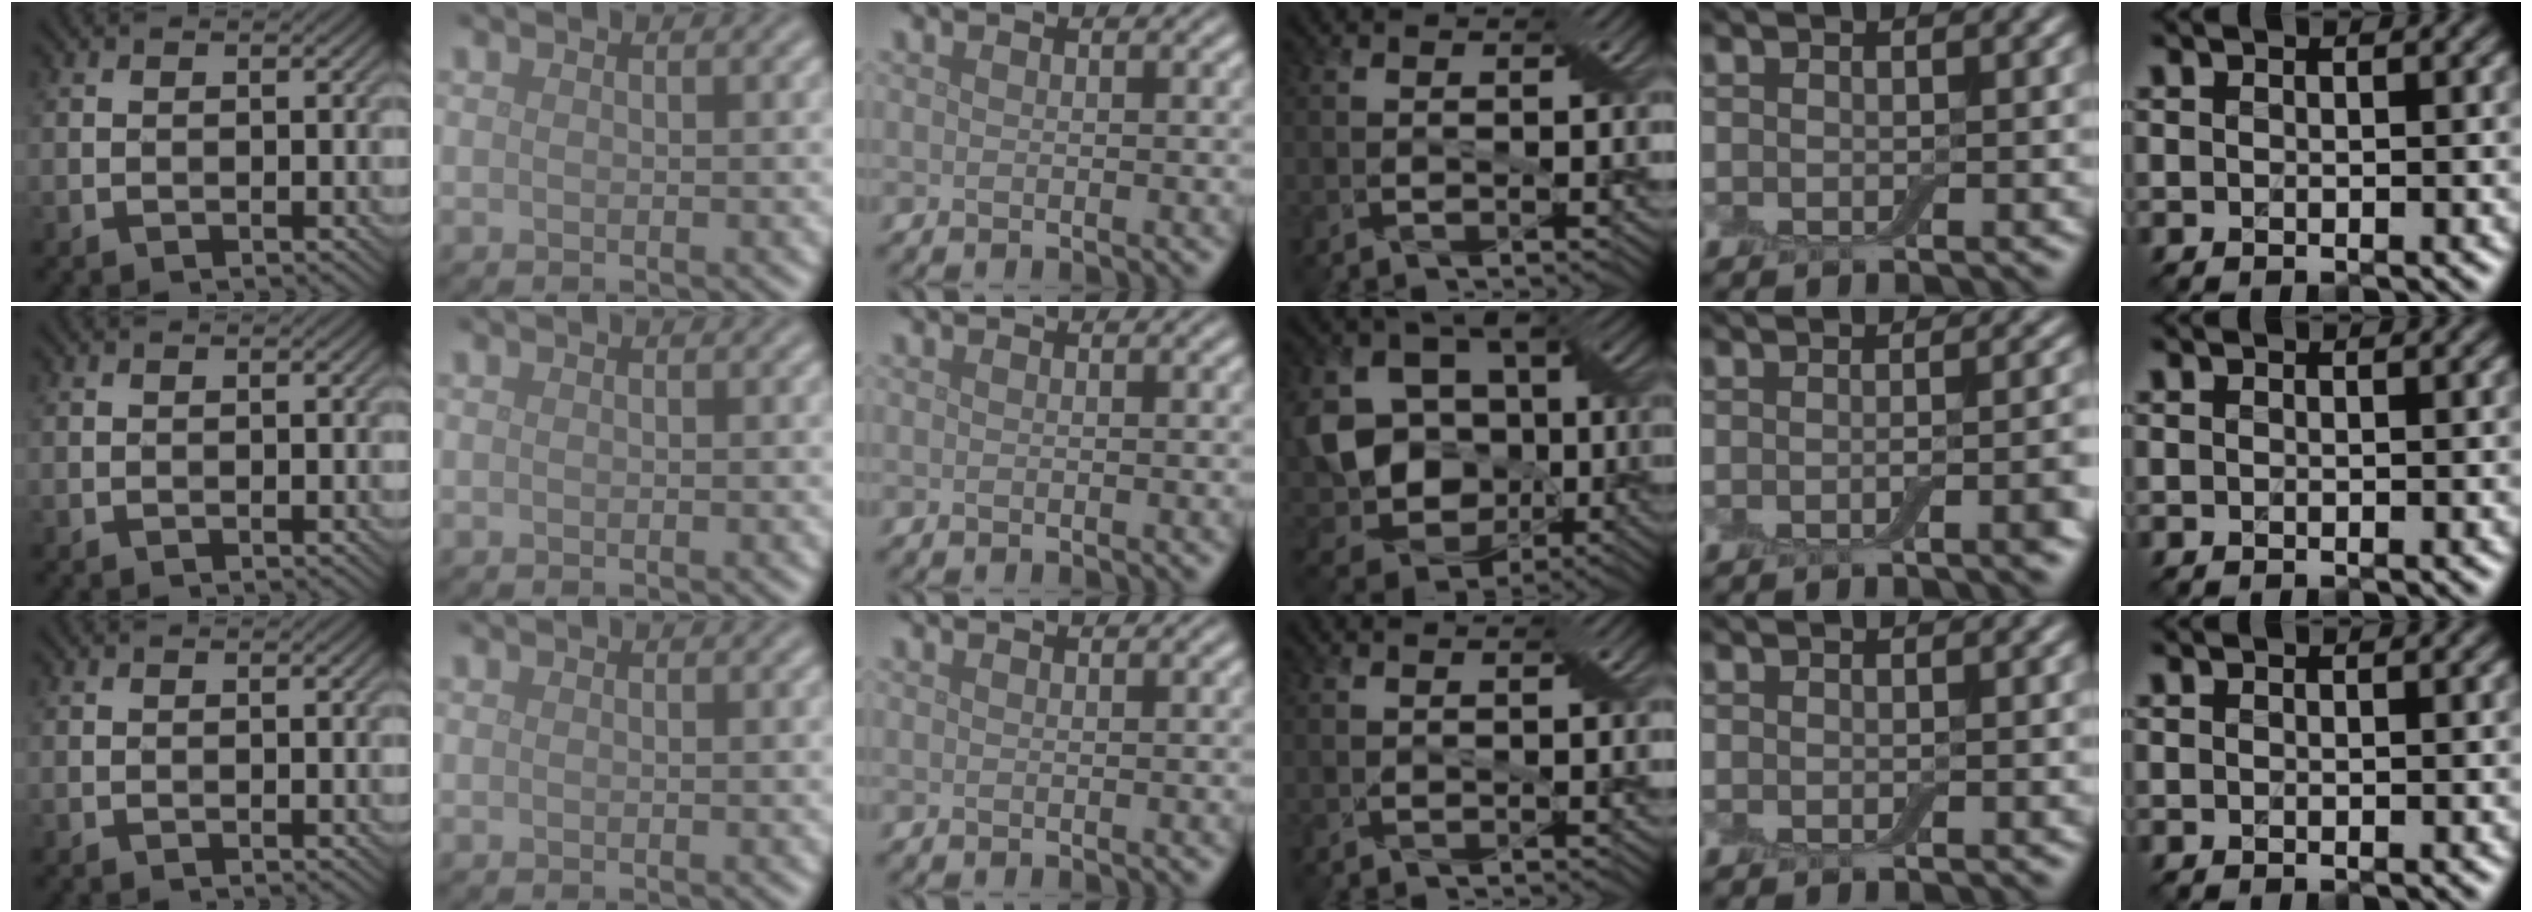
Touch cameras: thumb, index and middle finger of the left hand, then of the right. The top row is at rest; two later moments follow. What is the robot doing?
{"motion": "insert", "object": "backpack"}